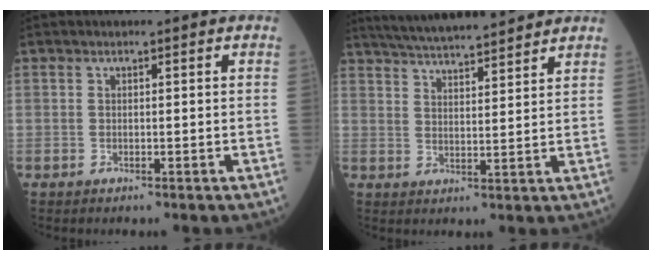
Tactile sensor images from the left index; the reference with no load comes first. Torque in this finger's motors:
{"motor_torque": [0.26, -0.87, 0.24, 0.06]}